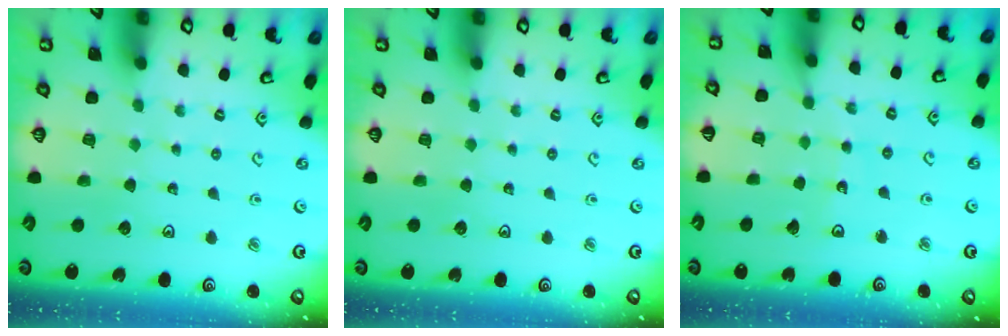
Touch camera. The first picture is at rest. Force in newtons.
{"total": 0.0}
{"total": 6.3, "press": 6.2, "slide": 0.8}